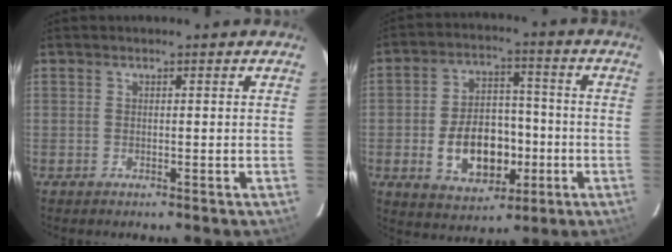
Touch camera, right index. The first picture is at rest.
{"total": 13.3, "force": [-3.5, 8.8, 9.4], "torque": [-0.186, 0.016, -0.040]}